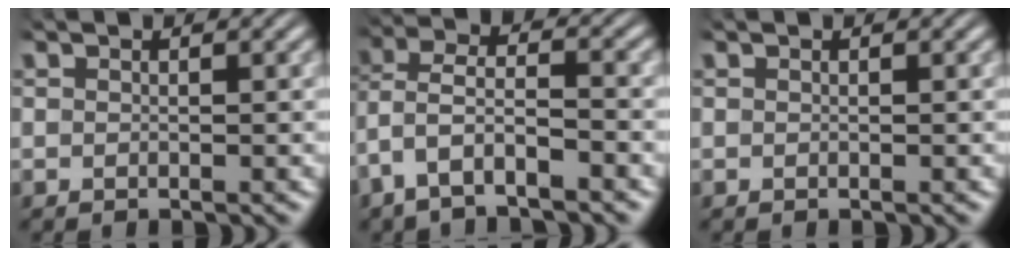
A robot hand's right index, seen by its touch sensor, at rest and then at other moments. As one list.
[{"total": 3.9, "force": [-0.8, 2.9, 2.5], "torque": [-0.082, -0.022, -0.005]}, {"total": 0.0}]